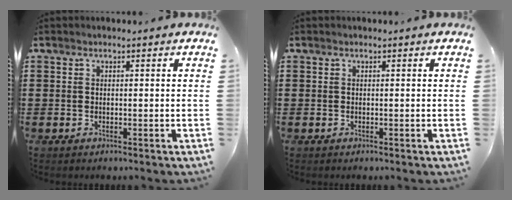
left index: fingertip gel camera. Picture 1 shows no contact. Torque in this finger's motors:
{"motor_torque": [-0.04, -0.02, 0.00, 0.00]}